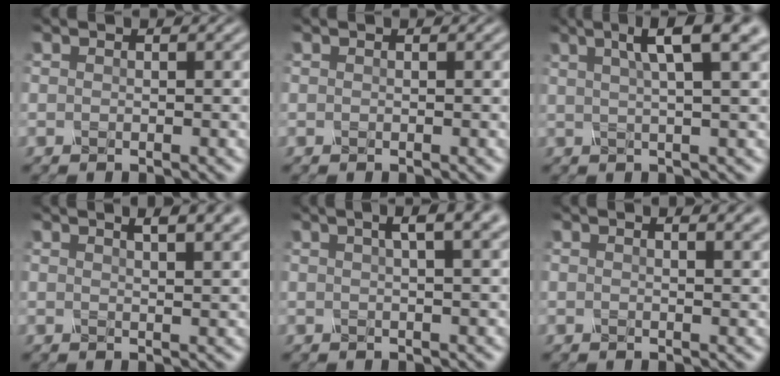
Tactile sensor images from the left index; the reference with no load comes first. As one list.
[{"total": 0.0}, {"total": 6.0, "force": [3.0, 1.3, 5.1], "torque": [-0.060, 0.017, 0.035]}, {"total": 5.4, "force": [3.3, 2.2, 3.7], "torque": [-0.015, 0.026, 0.013]}, {"total": 5.4, "force": [2.9, 1.9, 4.2], "torque": [-0.035, 0.025, 0.008]}, {"total": 3.6, "force": [2.4, 1.4, 2.3], "torque": [-0.009, 0.021, 0.008]}]